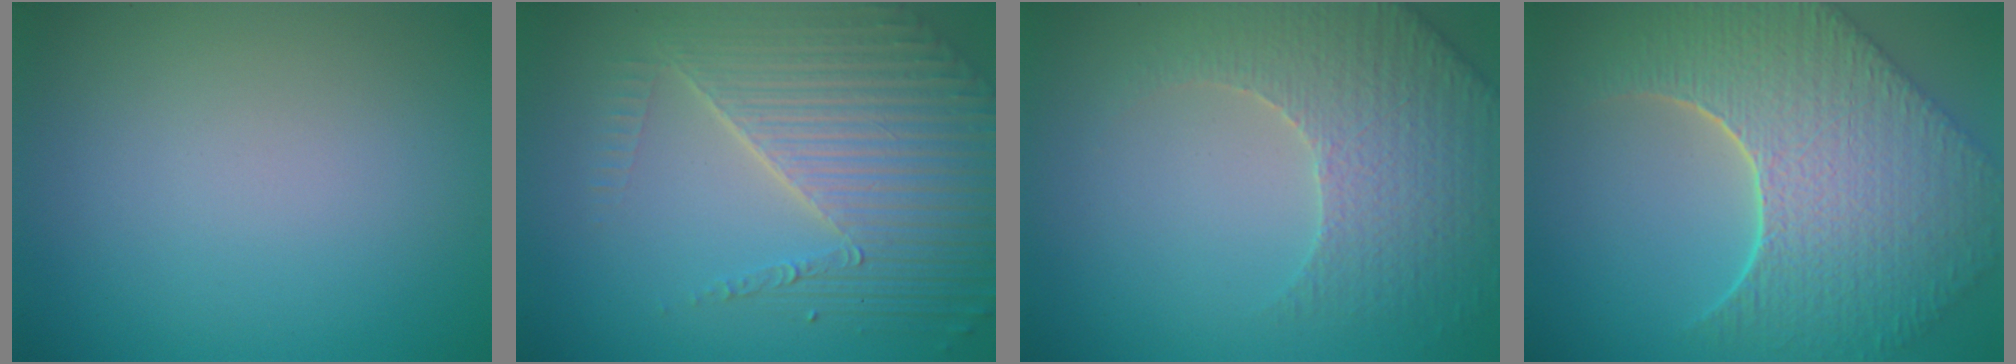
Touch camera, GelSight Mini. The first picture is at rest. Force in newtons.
{"total": 7.2, "press": 5.2, "slide": 5.1}
{"total": 4.6, "press": 4.2, "slide": 2.1}
{"total": 10.3, "press": 7.4, "slide": 7.2}